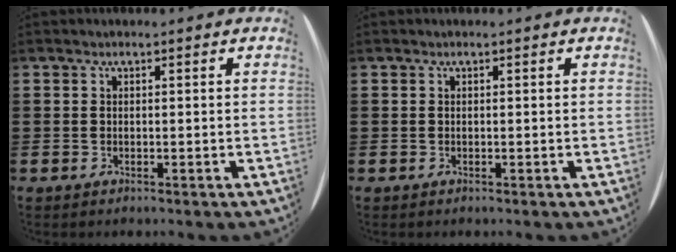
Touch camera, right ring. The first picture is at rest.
{"total": 0.0}